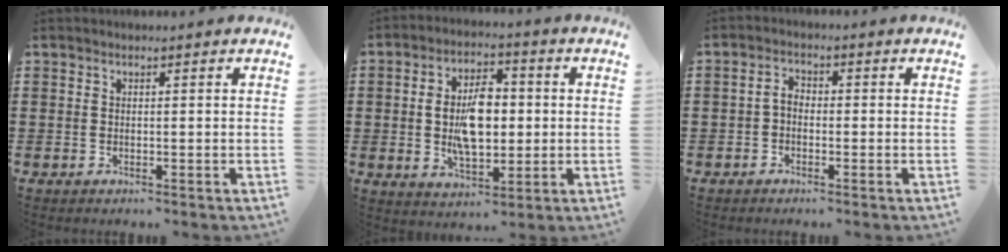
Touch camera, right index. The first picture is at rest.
{"total": 8.8, "force": [-0.1, 5.0, 7.2], "torque": [-0.134, 0.007, -0.010]}
{"total": 2.1, "force": [-0.9, 1.2, 1.5], "torque": [-0.039, 0.003, -0.021]}